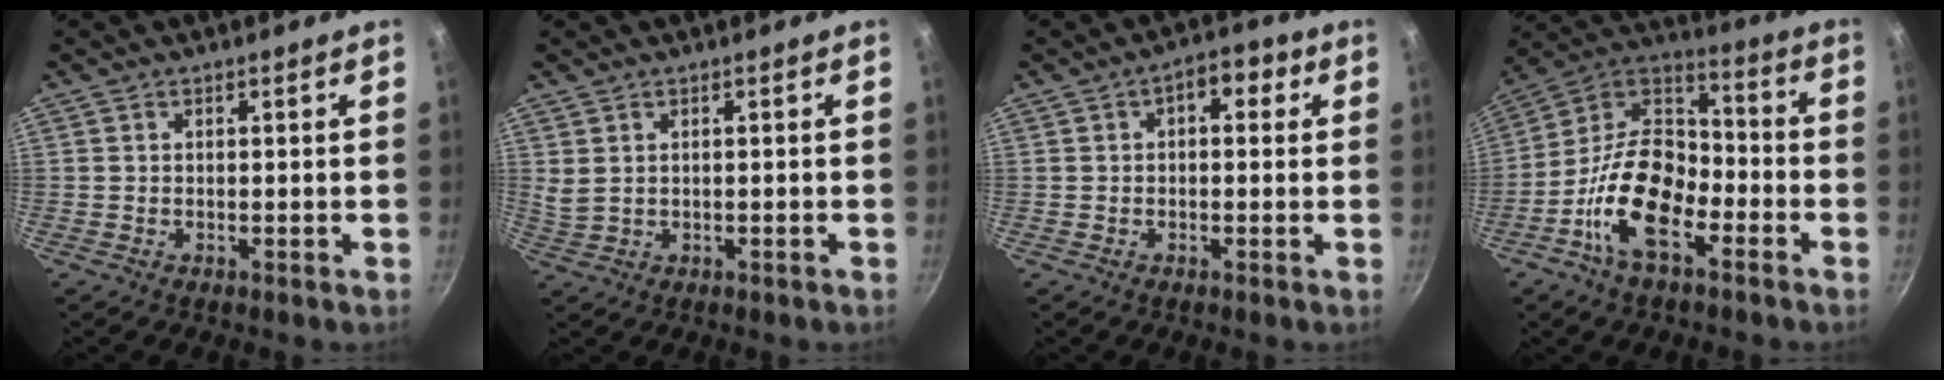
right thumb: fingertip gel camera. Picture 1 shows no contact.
{"total": 2.1, "force": [0.3, 1.1, 1.8], "torque": [-0.037, -0.001, 0.017]}
{"total": 5.3, "force": [1.5, 3.1, 4.1], "torque": [-0.034, 0.010, 0.011]}
{"total": 17.0, "force": [-7.3, 9.1, 12.4], "torque": [-0.209, 0.062, -0.157]}